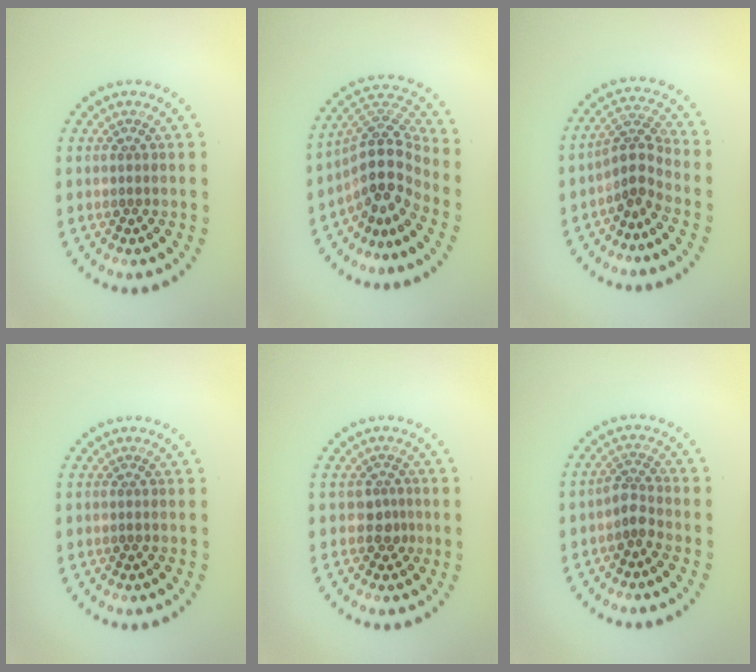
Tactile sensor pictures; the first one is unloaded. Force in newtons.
{"total": 5.0, "press": 3.6, "slide": 3.5}
{"total": 2.9, "press": 2.0, "slide": 2.0}
{"total": 0.0}
{"total": 1.6, "press": 1.1, "slide": 1.1}
{"total": 2.0, "press": 1.4, "slide": 1.4}